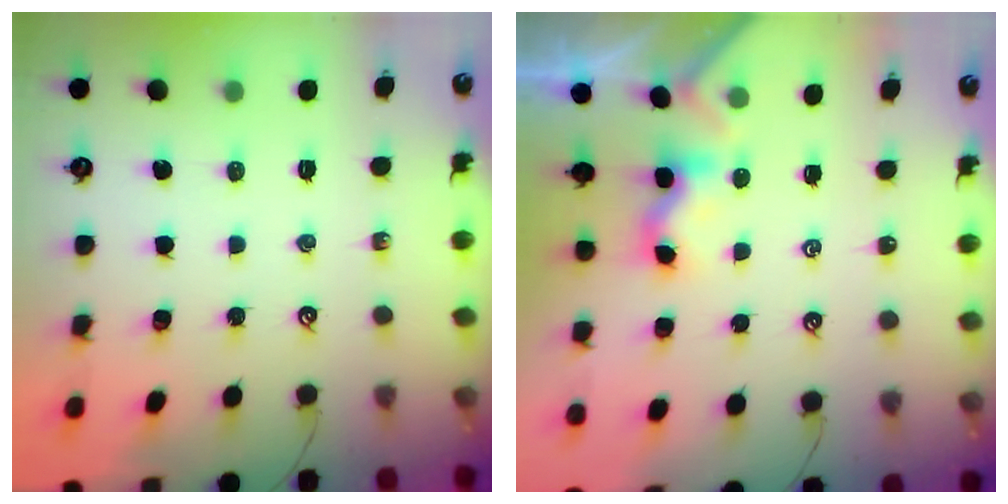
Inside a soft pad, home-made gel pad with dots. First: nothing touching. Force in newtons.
{"total": 1.2, "press": 1.1, "slide": 0.5}